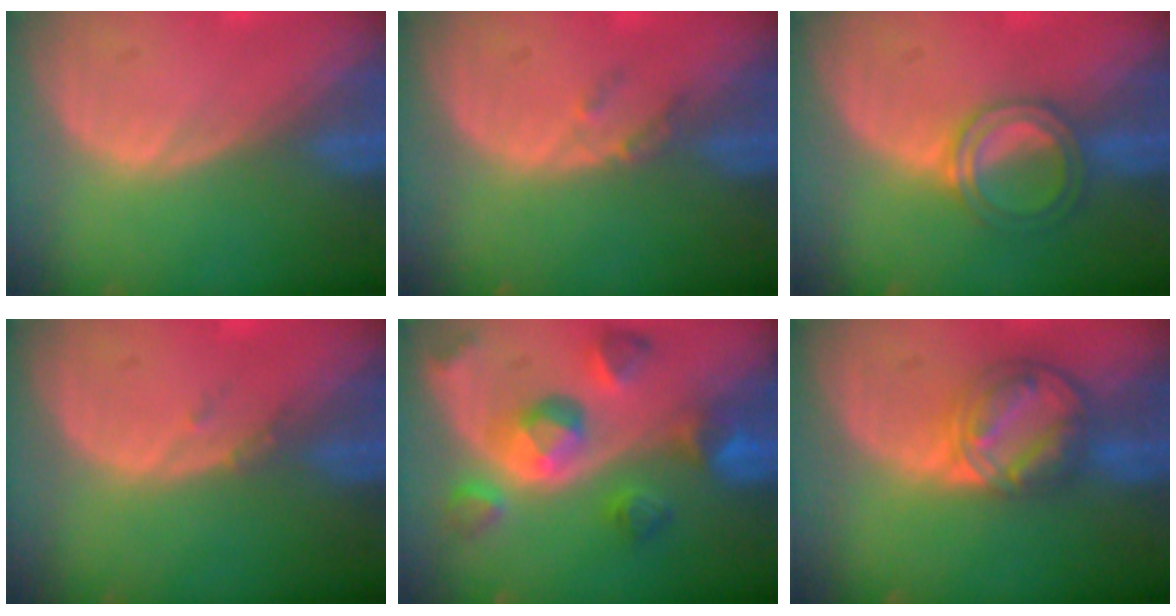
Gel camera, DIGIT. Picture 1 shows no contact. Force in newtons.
{"total": 1.8, "press": 1.6, "slide": 0.8}
{"total": 4.9, "press": 4.8, "slide": 1.1}
{"total": 1.2, "press": 1.0, "slide": 0.6}
{"total": 9.5, "press": 8.6, "slide": 3.9}
{"total": 8.1, "press": 7.0, "slide": 4.1}